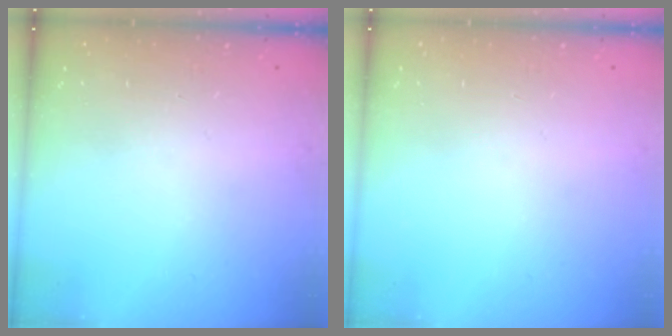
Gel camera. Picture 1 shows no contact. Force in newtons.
{"total": 0.0}